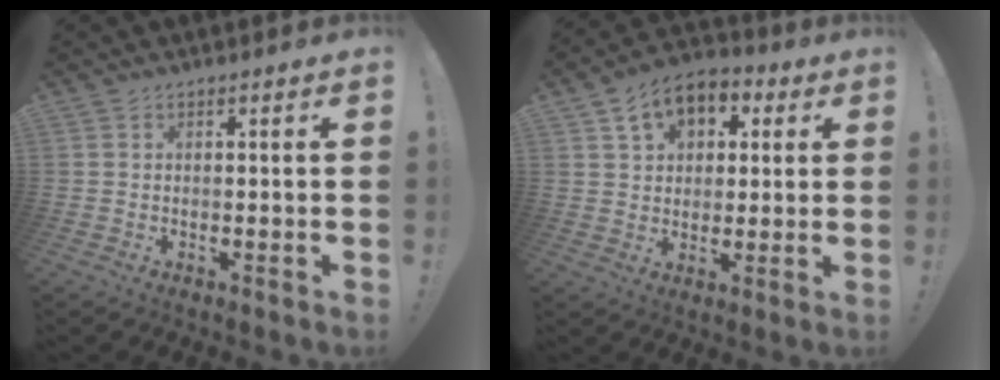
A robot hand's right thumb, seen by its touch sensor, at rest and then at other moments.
{"total": 10.2, "force": [4.3, 7.6, 5.2], "torque": [-0.086, -0.011, 0.085]}